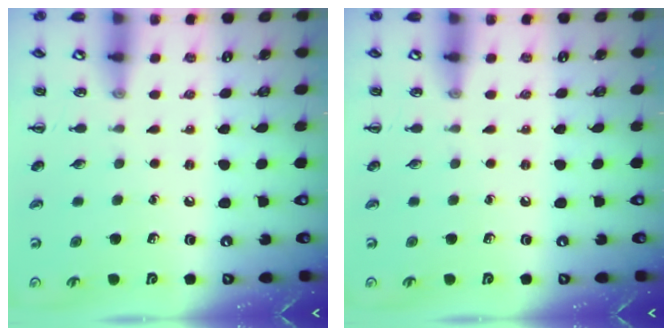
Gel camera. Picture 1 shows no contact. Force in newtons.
{"total": 0.0}